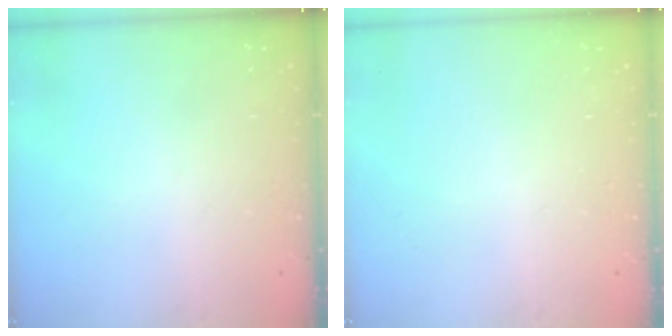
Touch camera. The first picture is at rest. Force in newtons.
{"total": 0.0}